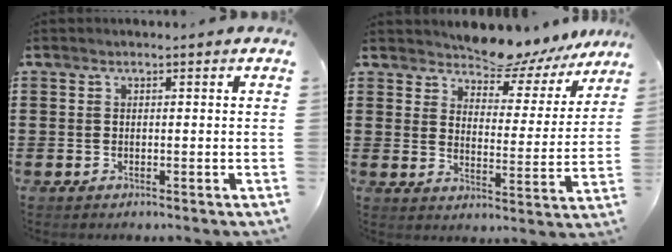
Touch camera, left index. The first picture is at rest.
{"total": 6.9, "force": [6.9, 0.4, 0.8], "torque": [-0.032, -0.057, 0.121]}